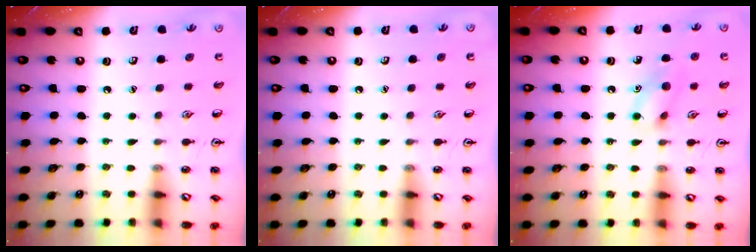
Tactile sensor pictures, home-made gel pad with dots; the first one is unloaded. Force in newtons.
{"total": 0.0}
{"total": 9.5, "press": 9.4, "slide": 1.5}